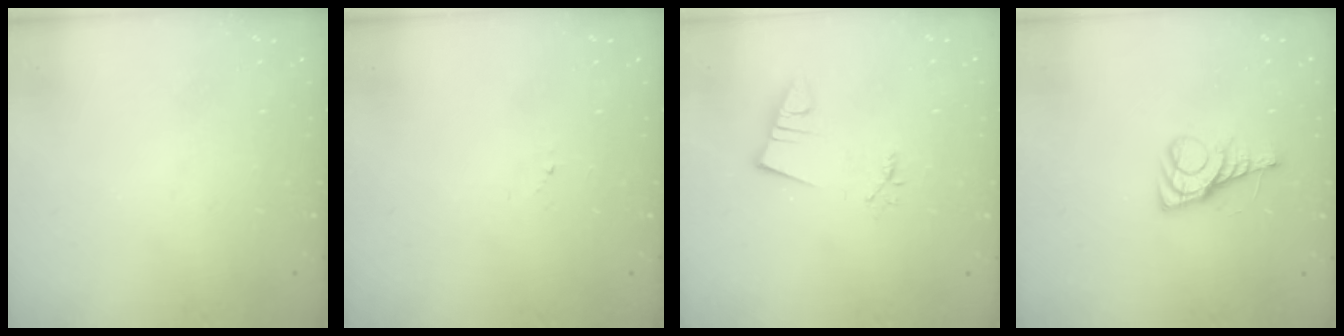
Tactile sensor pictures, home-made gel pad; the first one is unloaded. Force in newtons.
{"total": 3.1, "press": 3.1, "slide": 0.3}
{"total": 2.8, "press": 2.8, "slide": 0.4}
{"total": 8.9, "press": 8.9, "slide": 0.9}